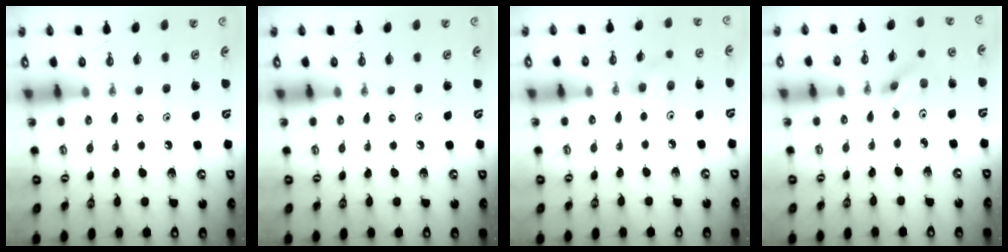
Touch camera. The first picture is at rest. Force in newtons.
{"total": 0.0}
{"total": 8.8, "press": 4.8, "slide": 7.3}
{"total": 3.8, "press": 2.8, "slide": 2.6}